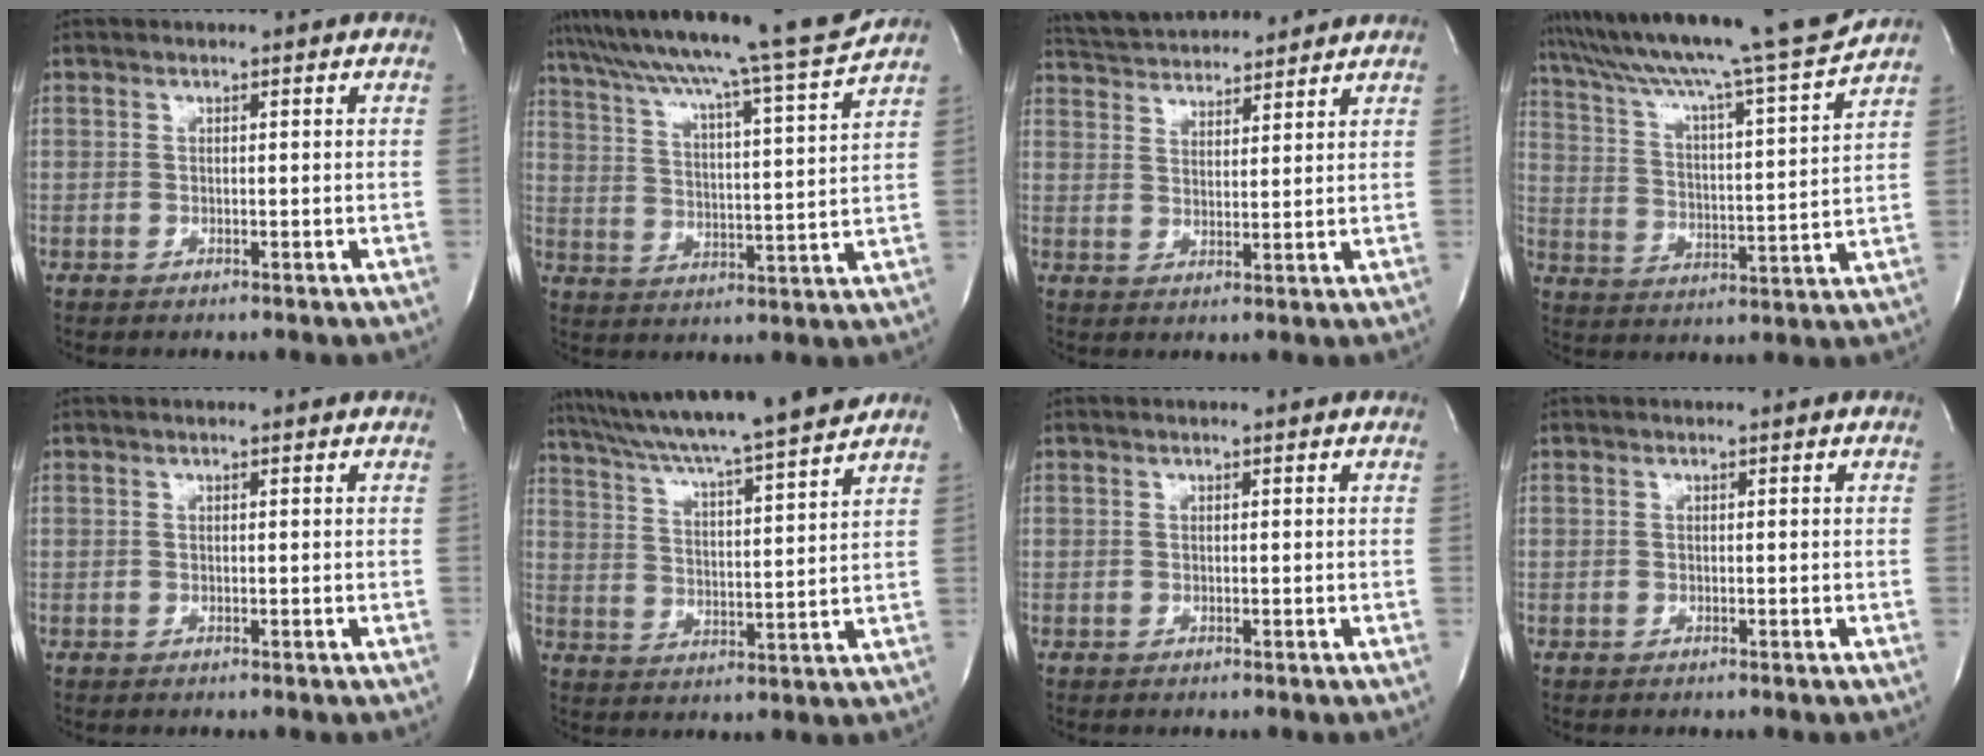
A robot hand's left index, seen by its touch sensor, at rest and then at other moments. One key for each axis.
{"total": 19.6, "fx": 17.6, "fy": -2.2, "fz": 8.3, "tx": -0.147, "ty": -0.042, "tz": 0.257}
{"total": 11.9, "fx": 11.4, "fy": 1.5, "fz": 3.1, "tx": -0.062, "ty": 0.025, "tz": 0.180}
{"total": 20.0, "fx": 17.7, "fy": -1.5, "fz": 9.2, "tx": -0.162, "ty": -0.025, "tz": 0.271}
{"total": 1.7, "fx": 1.5, "fy": 0.1, "fz": 0.8, "tx": -0.013, "ty": 0.017, "tz": 0.017}
{"total": 18.1, "fx": 16.1, "fy": -1.3, "fz": 8.2, "tx": -0.146, "ty": -0.011, "tz": 0.243}
{"total": 0.8, "fx": 0.7, "fy": 0.0, "fz": 0.3, "tx": -0.007, "ty": 0.007, "tz": 0.009}
{"total": 0.0}